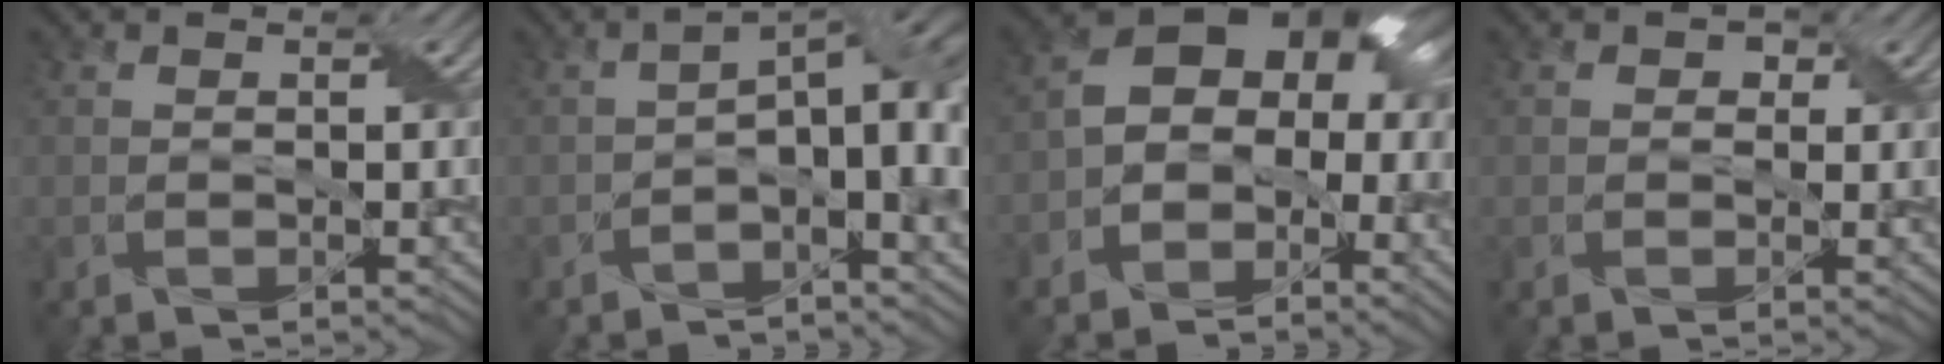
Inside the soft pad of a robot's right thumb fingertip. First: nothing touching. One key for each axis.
{"total": 10.6, "fx": -1.0, "fy": 4.4, "fz": 9.5, "tx": -0.135, "ty": -0.005, "tz": -0.014}
{"total": 12.3, "fx": -2.1, "fy": 9.1, "fz": 8.0, "tx": -0.120, "ty": -0.006, "tz": -0.038}
{"total": 1.2, "fx": 0.3, "fy": 1.0, "fz": 0.5, "tx": -0.007, "ty": -0.002, "tz": -0.001}